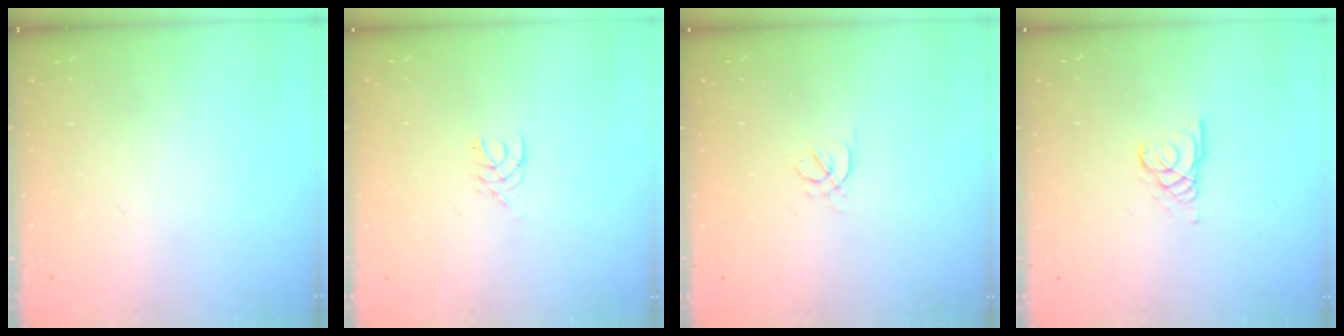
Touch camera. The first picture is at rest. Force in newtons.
{"total": 2.5, "press": 2.5, "slide": 0.4}
{"total": 1.7, "press": 1.6, "slide": 0.5}
{"total": 3.1, "press": 3.1, "slide": 0.2}